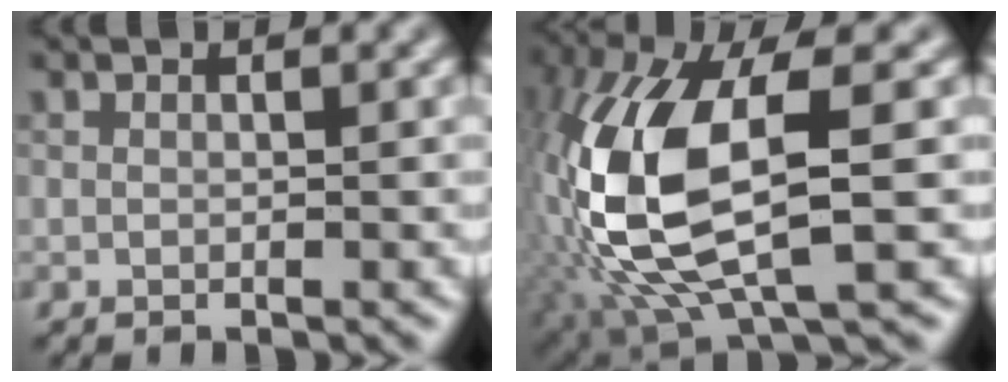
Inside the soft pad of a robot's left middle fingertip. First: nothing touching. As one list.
[{"total": 12.4, "force": [-0.8, 5.1, 11.3], "torque": [-0.252, -0.011, -0.011]}]